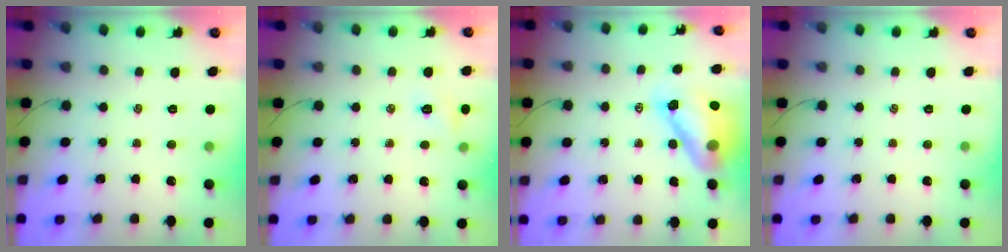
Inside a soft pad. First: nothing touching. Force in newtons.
{"total": 6.1, "press": 5.9, "slide": 1.2}
{"total": 12.5, "press": 11.9, "slide": 4.0}
{"total": 0.0}